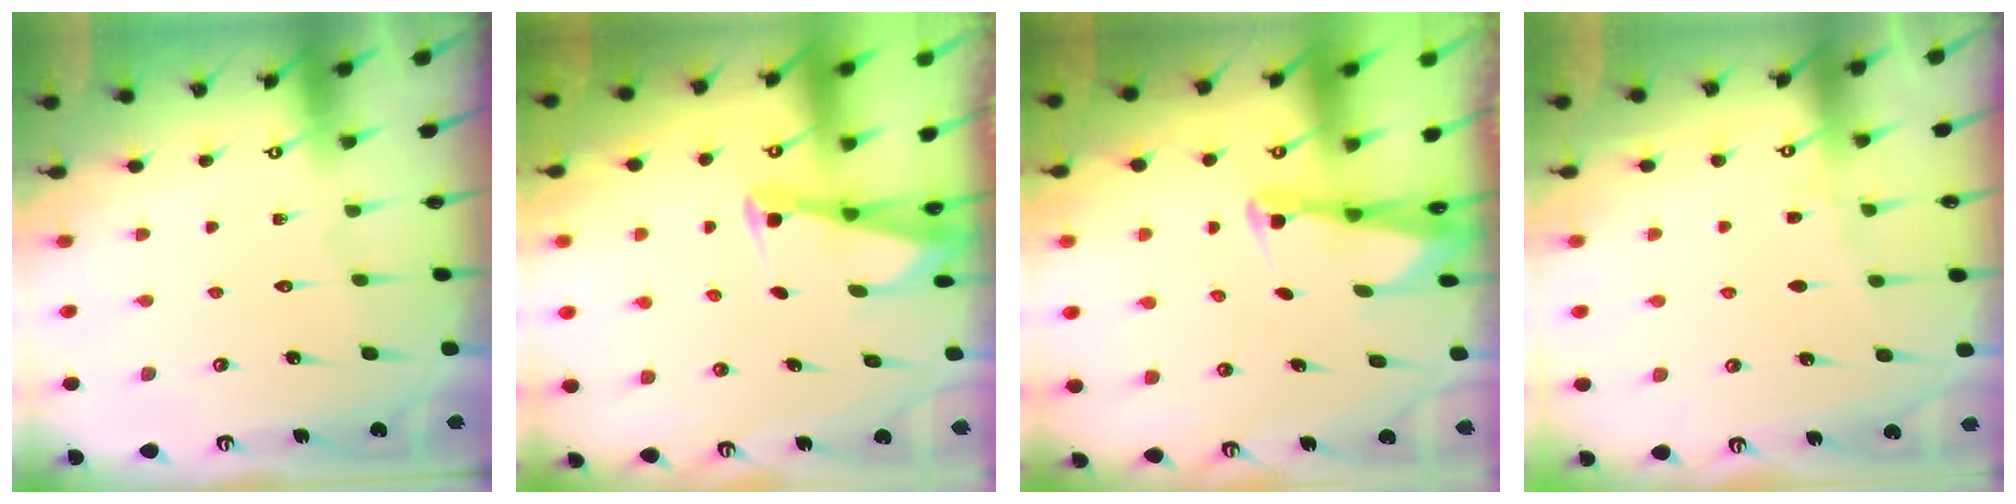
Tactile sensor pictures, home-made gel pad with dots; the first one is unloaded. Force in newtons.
{"total": 2.7, "press": 2.7, "slide": 0.4}
{"total": 2.5, "press": 2.5, "slide": 0.2}
{"total": 3.5, "press": 3.4, "slide": 0.4}